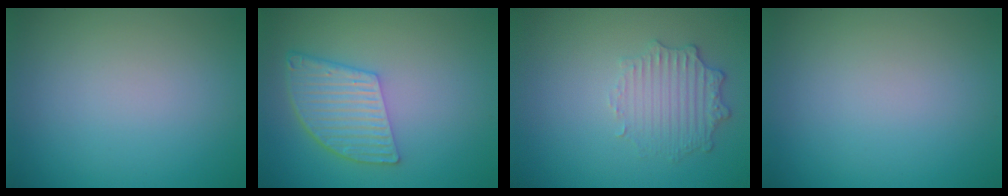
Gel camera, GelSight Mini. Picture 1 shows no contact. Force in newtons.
{"total": 5.6, "press": 4.3, "slide": 3.6}
{"total": 2.5, "press": 2.3, "slide": 1.0}
{"total": 0.0}